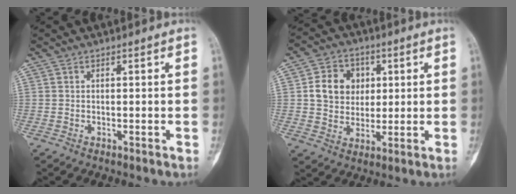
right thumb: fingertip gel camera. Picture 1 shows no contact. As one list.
[{"total": 9.9, "force": [1.9, 8.4, 5.0], "torque": [-0.043, -0.001, 0.032]}]